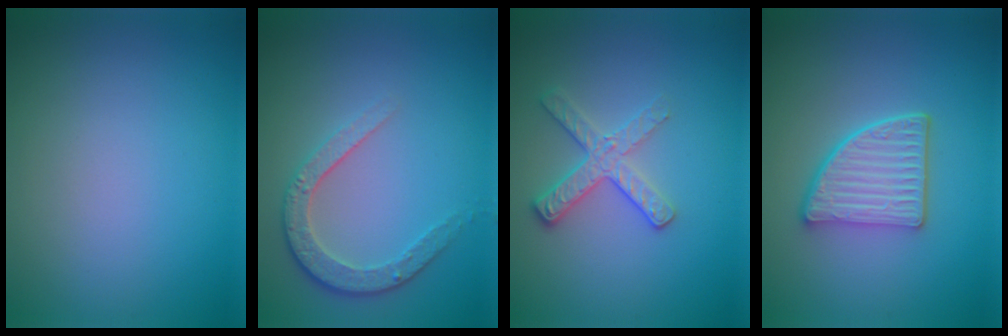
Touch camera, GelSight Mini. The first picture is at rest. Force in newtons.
{"total": 3.4, "press": 2.7, "slide": 2.1}
{"total": 2.8, "press": 2.6, "slide": 1.0}
{"total": 4.8, "press": 3.8, "slide": 2.9}